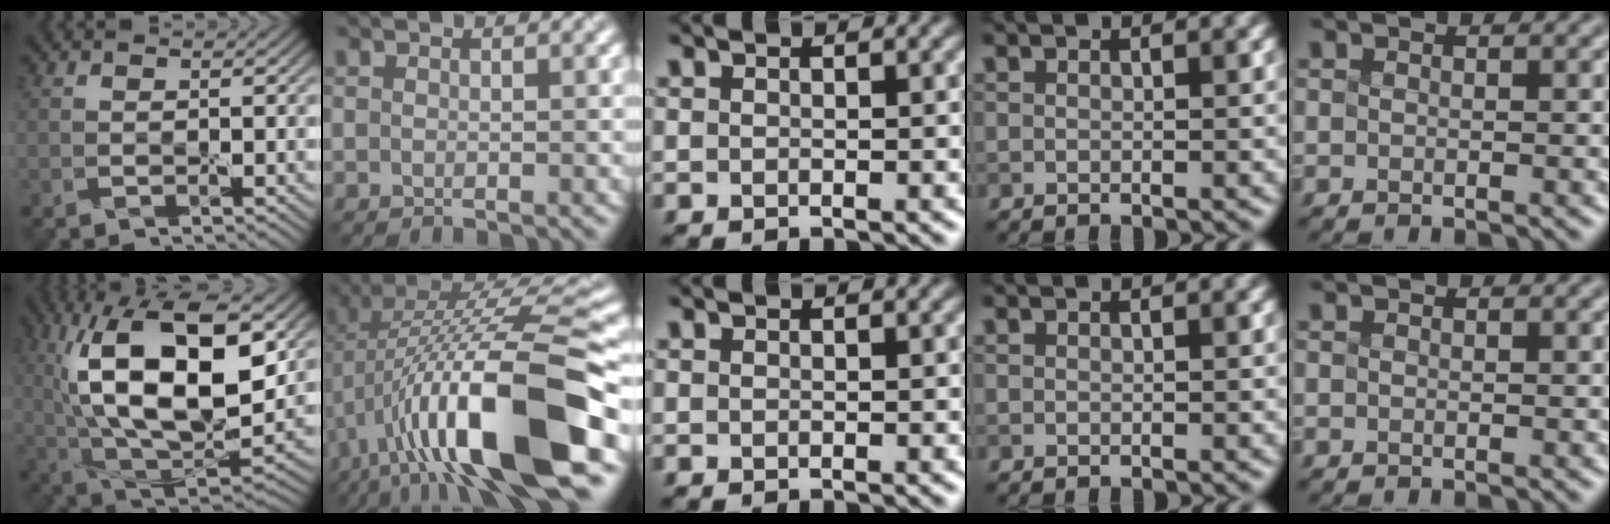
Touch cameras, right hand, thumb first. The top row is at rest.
{"thumb": {"total": 19.2, "force": [4.5, 9.0, 16.3], "torque": [-0.313, 0.016, 0.076]}, "index": {"total": 14.9, "force": [-3.8, 4.1, 13.8], "torque": [-0.237, 0.016, -0.061]}}